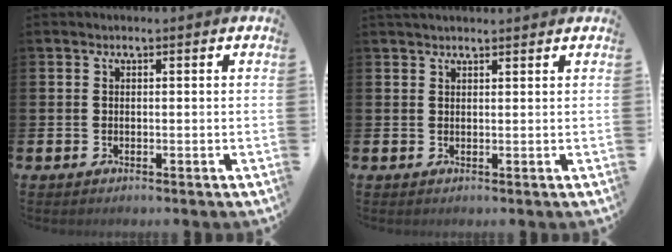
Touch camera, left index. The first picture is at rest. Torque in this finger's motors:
{"motor_torque": [-0.14, -1.17, 0.72, 0.15]}